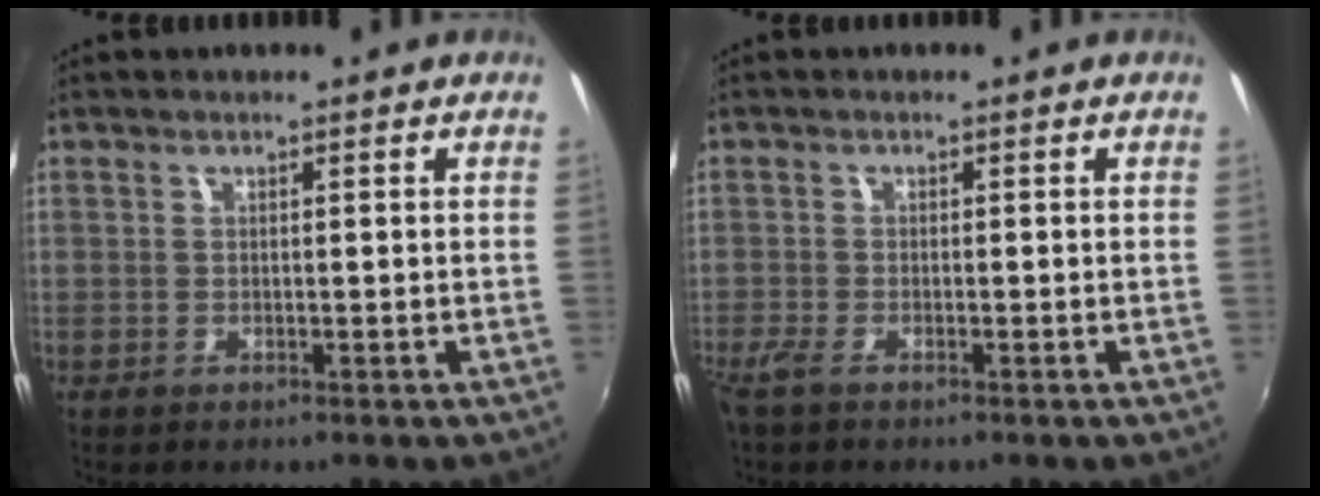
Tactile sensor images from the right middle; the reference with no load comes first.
{"total": 2.3, "force": [-1.7, 0.5, 1.4], "torque": [-0.033, -0.009, -0.036]}